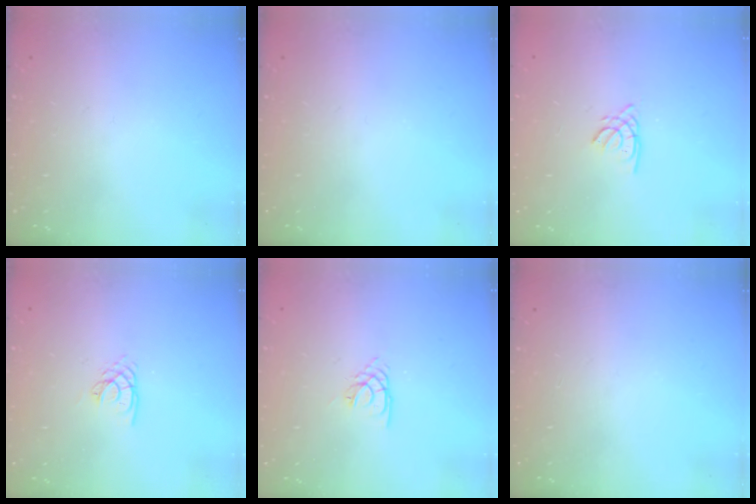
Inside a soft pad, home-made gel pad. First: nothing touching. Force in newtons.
{"total": 0.0}
{"total": 1.5, "press": 1.5, "slide": 0.1}
{"total": 2.2, "press": 2.2, "slide": 0.2}
{"total": 1.4, "press": 1.3, "slide": 0.3}
{"total": 0.0}